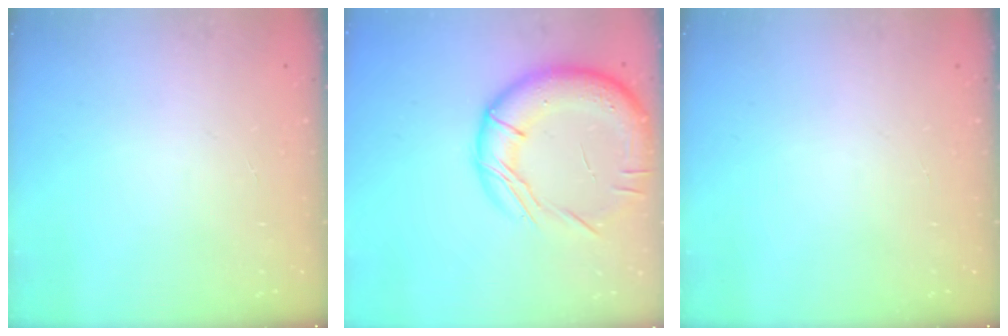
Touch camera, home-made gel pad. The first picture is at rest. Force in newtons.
{"total": 20.3, "press": 20.2, "slide": 2.1}
{"total": 0.0}